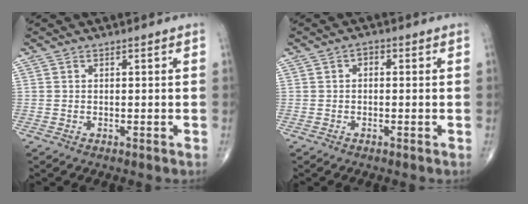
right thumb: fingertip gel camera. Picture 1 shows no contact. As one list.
[{"total": 1.6, "force": [0.0, 1.1, 1.1], "torque": [-0.008, 0.008, -0.008]}]